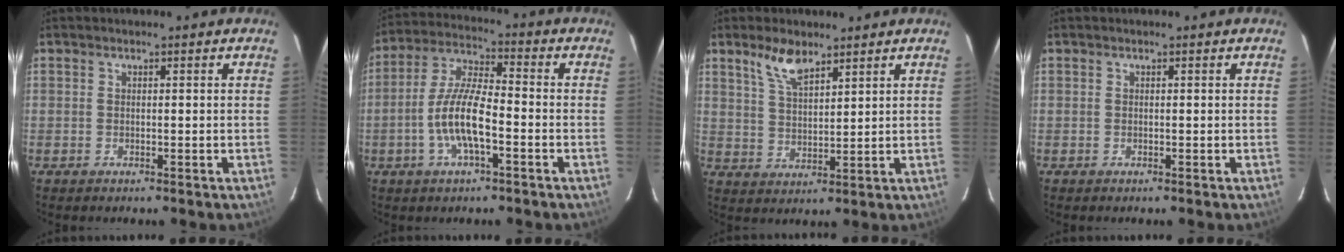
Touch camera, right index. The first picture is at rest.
{"total": 10.6, "force": [-3.5, 2.8, 9.6], "torque": [-0.201, 0.004, -0.067]}
{"total": 6.4, "force": [4.6, 2.3, 3.8], "torque": [-0.070, 0.003, 0.093]}
{"total": 0.0}